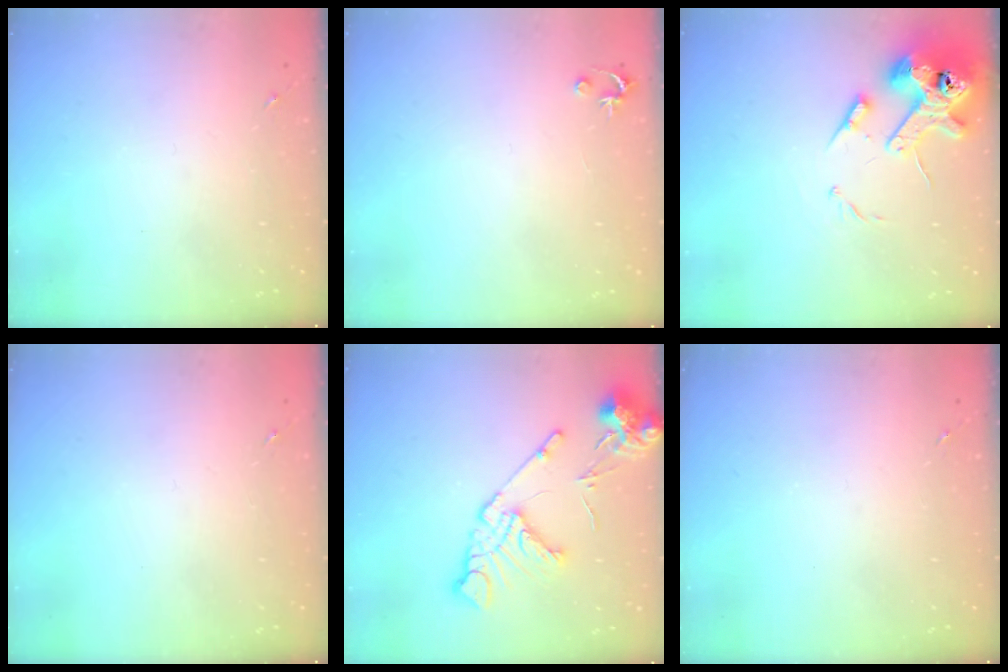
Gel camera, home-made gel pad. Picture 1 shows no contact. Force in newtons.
{"total": 2.5, "press": 2.5, "slide": 0.2}
{"total": 14.4, "press": 14.2, "slide": 2.1}
{"total": 0.0}
{"total": 15.5, "press": 15.4, "slide": 2.0}
{"total": 0.0}